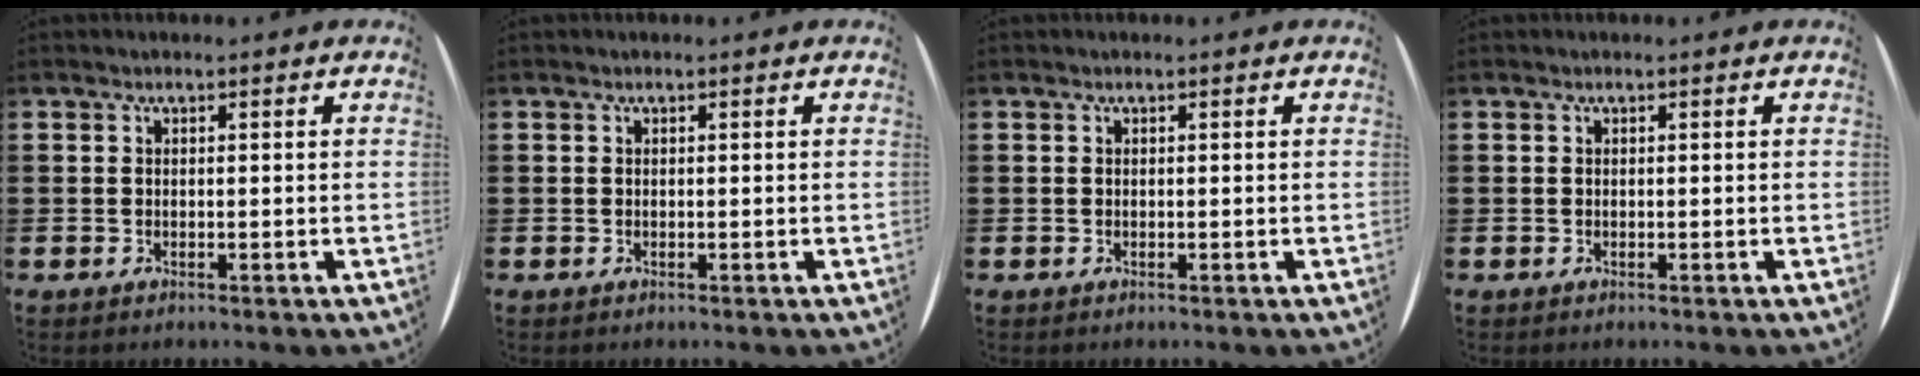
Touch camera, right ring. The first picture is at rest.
{"total": 0.0}
{"total": 0.0}
{"total": 0.0}